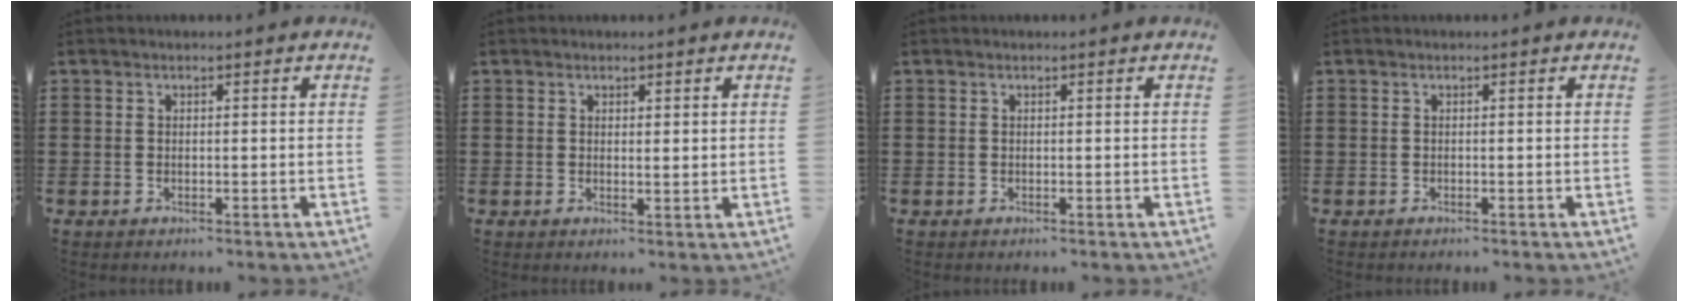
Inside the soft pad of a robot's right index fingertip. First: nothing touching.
{"total": 0.8, "force": [0.6, 0.3, 0.4], "torque": [-0.008, 0.001, 0.011]}
{"total": 0.0}
{"total": 0.0}